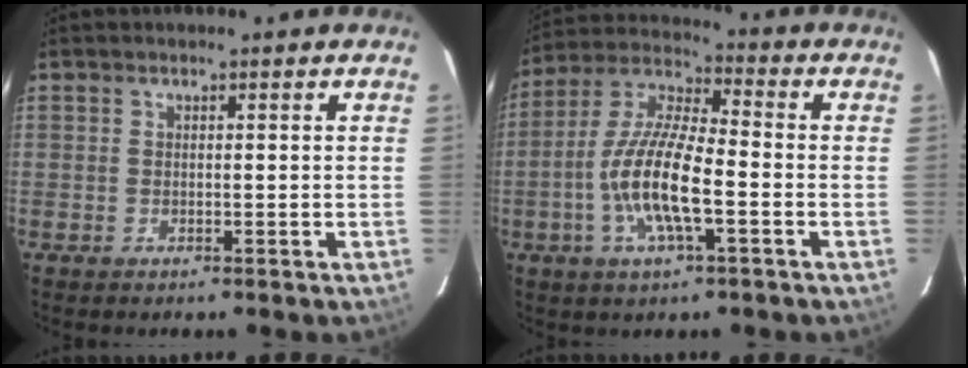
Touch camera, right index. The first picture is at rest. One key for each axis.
{"total": 13.6, "fx": -4.0, "fy": 3.3, "fz": 12.5, "tx": -0.257, "ty": -0.004, "tz": -0.079}